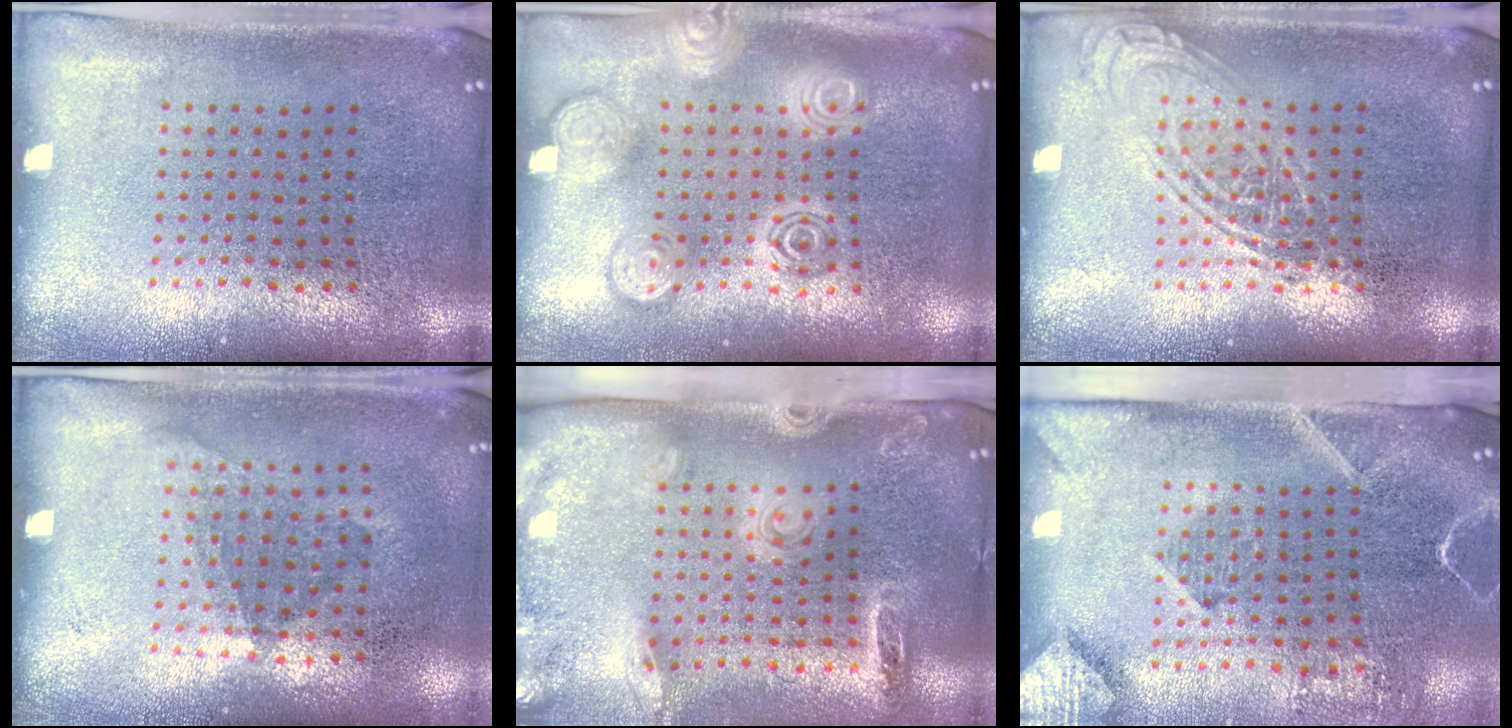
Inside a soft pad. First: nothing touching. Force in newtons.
{"total": 3.0, "press": 3.0, "slide": 0.4}
{"total": 2.4, "press": 2.3, "slide": 0.3}
{"total": 1.2, "press": 0.8, "slide": 0.8}
{"total": 2.6, "press": 1.9, "slide": 1.8}
{"total": 2.8, "press": 2.1, "slide": 1.9}